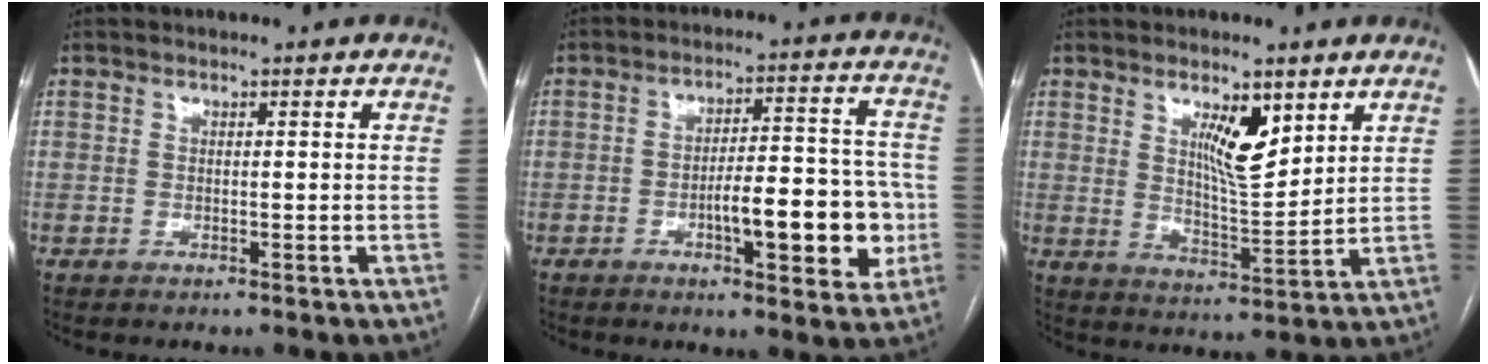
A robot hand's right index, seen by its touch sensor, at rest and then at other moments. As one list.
[{"total": 12.7, "force": [-3.4, 3.7, 11.6], "torque": [-0.159, 0.022, -0.044]}, {"total": 7.7, "force": [3.9, 2.1, 6.3], "torque": [-0.110, -0.007, 0.071]}]